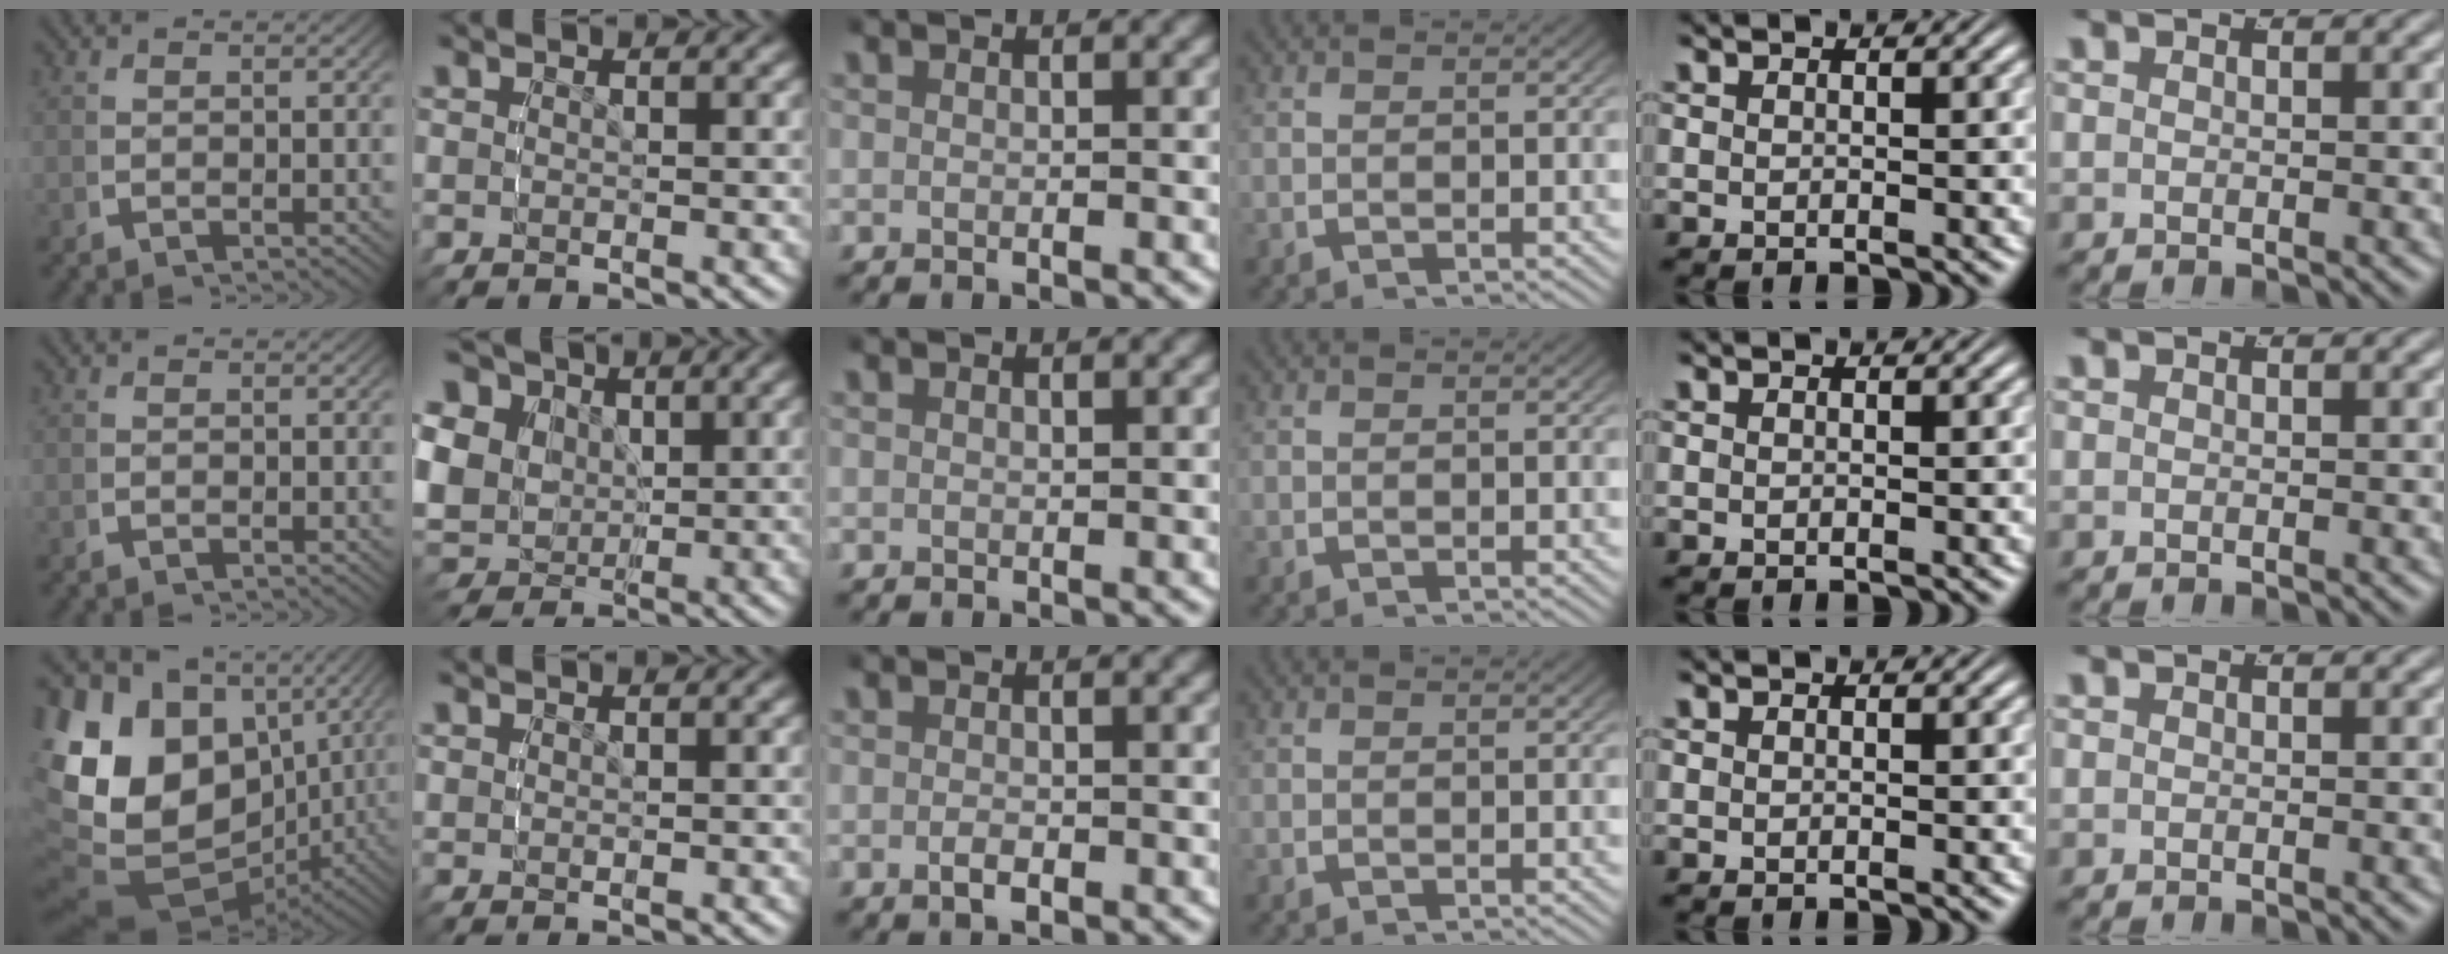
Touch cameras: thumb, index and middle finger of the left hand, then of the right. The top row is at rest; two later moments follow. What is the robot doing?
{"motion": "grasp_and_lifting", "object": "cloth"}